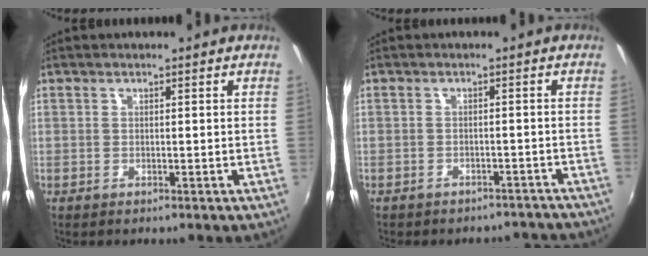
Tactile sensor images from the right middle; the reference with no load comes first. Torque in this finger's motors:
{"motor_torque": [0.94, -1.20, 0.19, 0.10]}